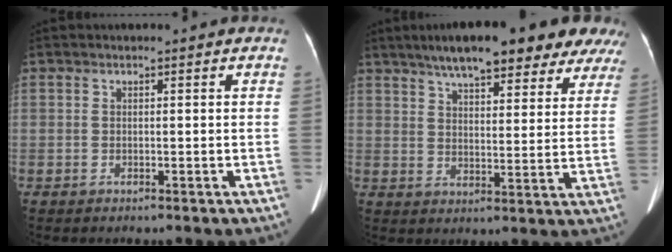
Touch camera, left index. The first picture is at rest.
{"total": 20.5, "force": [16.3, 4.9, 11.4], "torque": [-0.156, 0.036, 0.208]}